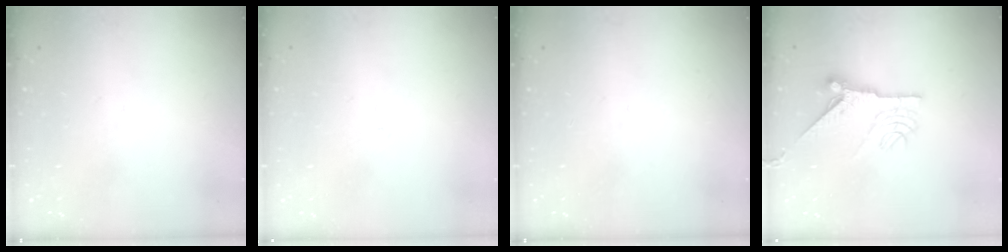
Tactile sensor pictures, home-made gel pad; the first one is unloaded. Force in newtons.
{"total": 2.6, "press": 2.5, "slide": 0.6}
{"total": 0.0}
{"total": 10.5, "press": 10.5, "slide": 0.4}